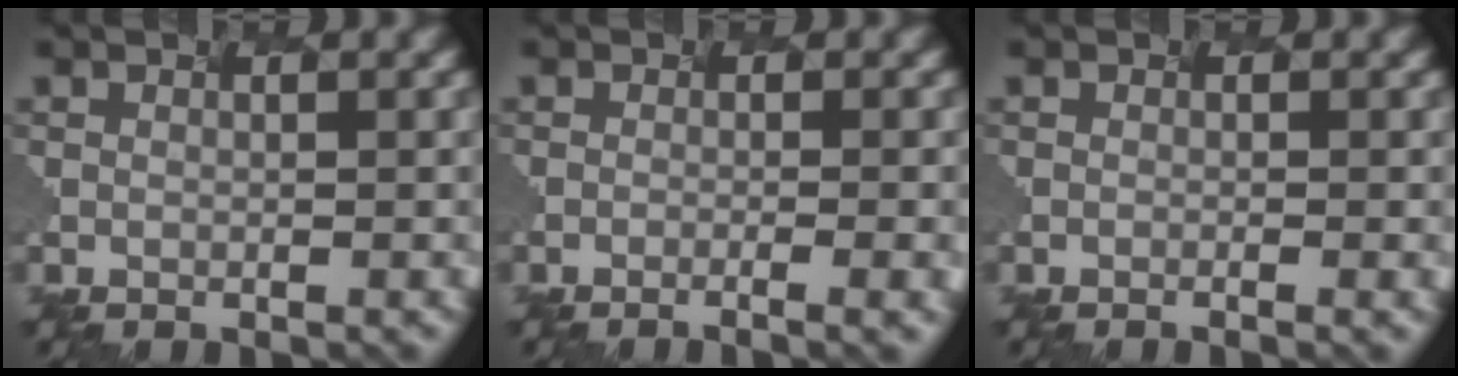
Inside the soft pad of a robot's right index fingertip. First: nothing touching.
{"total": 3.1, "force": [-1.4, 0.6, 2.7], "torque": [-0.028, -0.005, -0.002]}
{"total": 0.8, "force": [-0.5, -0.1, 0.6], "torque": [-0.007, -0.001, -0.003]}